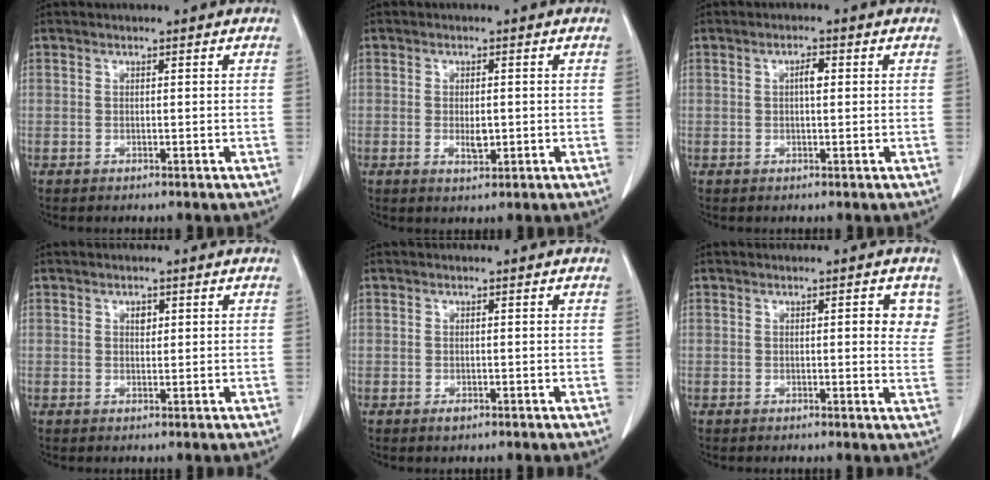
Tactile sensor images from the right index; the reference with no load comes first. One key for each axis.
{"total": 1.7, "fx": -0.3, "fy": 0.8, "fz": 1.5, "tx": -0.027, "ty": -0.002, "tz": -0.001}
{"total": 1.9, "fx": 0.4, "fy": 0.5, "fz": 1.7, "tx": -0.032, "ty": 0.004, "tz": 0.006}
{"total": 1.3, "fx": 0.5, "fy": 0.8, "fz": 0.8, "tx": -0.011, "ty": -0.001, "tz": 0.009}
{"total": 0.9, "fx": -0.5, "fy": 0.5, "fz": 0.5, "tx": -0.008, "ty": 0.000, "tz": -0.003}
{"total": 3.4, "fx": 1.2, "fy": 1.1, "fz": 3.0, "tx": -0.027, "ty": -0.002, "tz": 0.008}